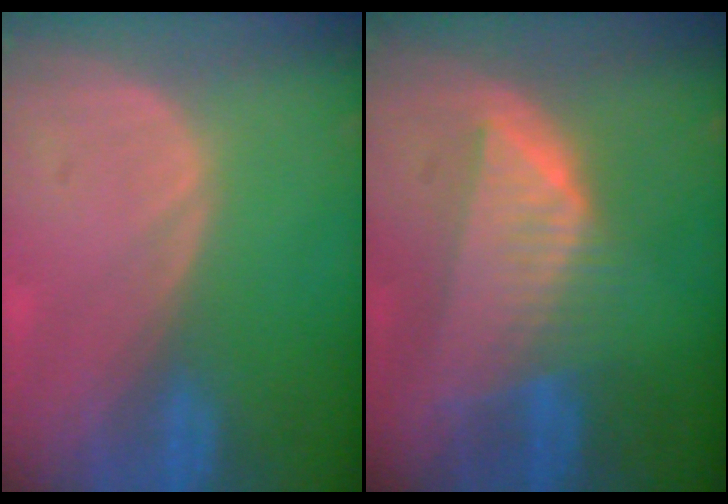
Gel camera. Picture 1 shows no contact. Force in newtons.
{"total": 7.7, "press": 7.0, "slide": 3.1}